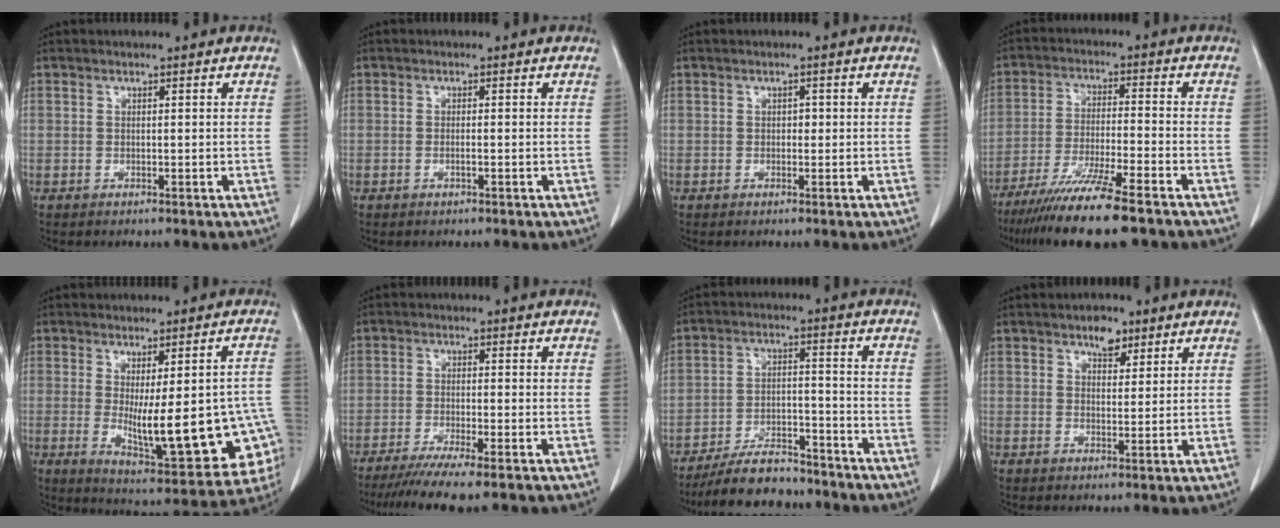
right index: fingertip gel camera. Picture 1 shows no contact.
{"total": 0.6, "force": [-0.2, 0.0, 0.5], "torque": [-0.012, 0.000, -0.003]}
{"total": 0.9, "force": [0.0, 0.6, 0.6], "torque": [-0.004, 0.003, -0.003]}
{"total": 13.3, "force": [-10.0, 0.2, 8.7], "torque": [-0.156, -0.039, -0.169]}
{"total": 19.3, "force": [-3.9, 5.2, 18.2], "torque": [-0.176, -0.002, -0.028]}
{"total": 7.8, "force": [-5.9, -0.4, 5.1], "torque": [-0.076, -0.019, -0.095]}
{"total": 9.8, "force": [-8.7, 2.9, 3.3], "torque": [-0.055, 0.002, -0.150]}
{"total": 3.6, "force": [2.4, 1.9, 1.9], "torque": [-0.028, 0.004, 0.038]}